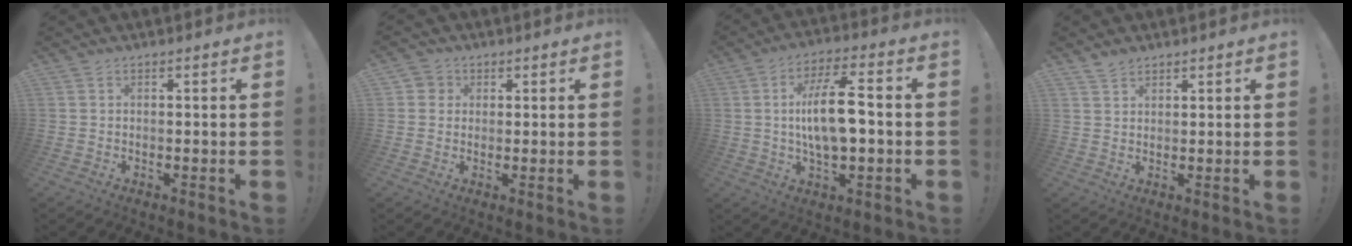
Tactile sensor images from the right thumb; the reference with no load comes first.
{"total": 3.2, "force": [0.7, 3.1, 0.7], "torque": [-0.011, 0.001, 0.014]}
{"total": 13.6, "force": [-0.1, 5.3, 12.5], "torque": [-0.220, 0.003, -0.011]}
{"total": 2.8, "force": [2.4, 1.3, 0.6], "torque": [-0.001, -0.017, 0.044]}